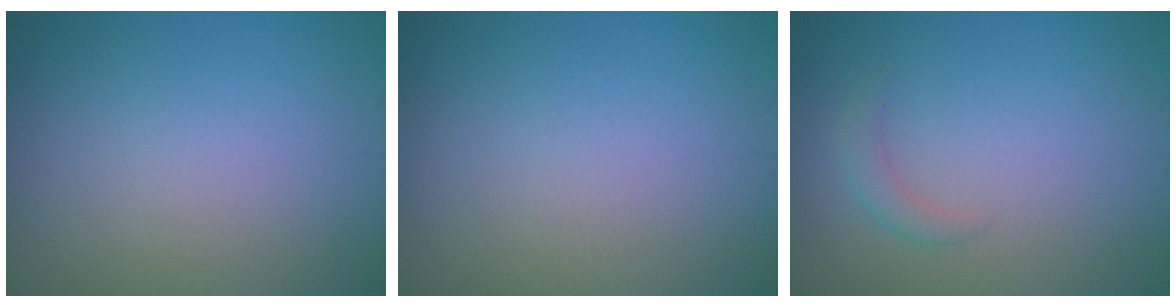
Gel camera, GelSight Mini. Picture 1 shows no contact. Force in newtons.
{"total": 0.0}
{"total": 1.2, "press": 1.2, "slide": 0.1}